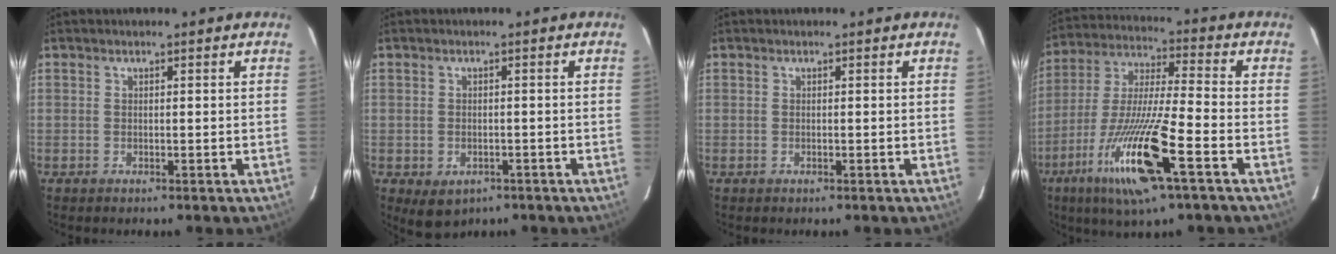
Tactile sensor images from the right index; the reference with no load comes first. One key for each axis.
{"total": 4.4, "fx": -2.3, "fy": 3.1, "fz": 2.0, "tx": -0.035, "ty": -0.005, "tz": -0.023}
{"total": 0.0}
{"total": 16.9, "fx": -7.8, "fy": 0.7, "fz": 15.0, "tx": -0.314, "ty": -0.029, "tz": -0.145}